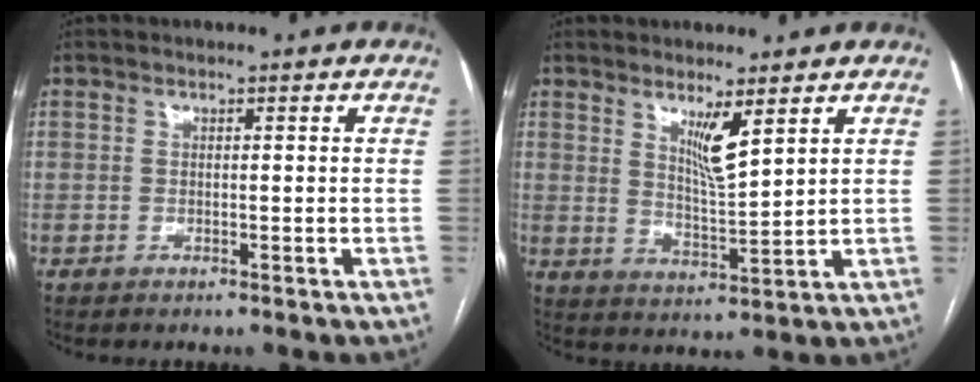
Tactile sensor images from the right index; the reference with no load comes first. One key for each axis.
{"total": 5.3, "fx": 3.1, "fy": 0.4, "fz": 4.3, "tx": -0.079, "ty": -0.017, "tz": 0.060}